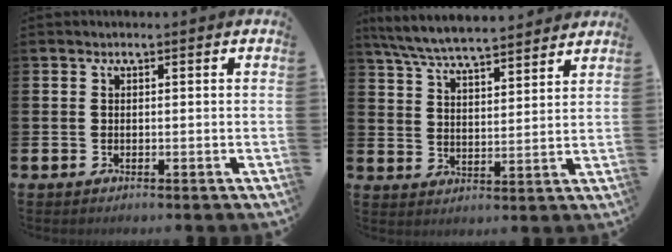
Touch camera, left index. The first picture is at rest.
{"total": 7.0, "force": [6.7, 0.4, 1.8], "torque": [-0.063, -0.038, 0.121]}